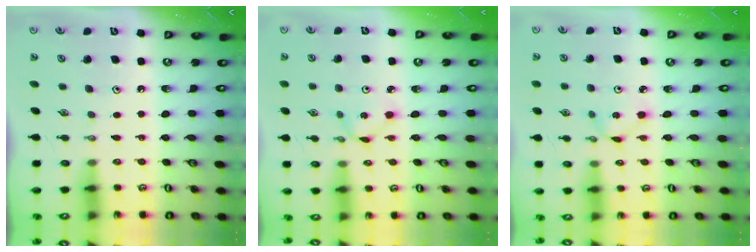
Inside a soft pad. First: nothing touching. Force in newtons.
{"total": 1.6, "press": 1.6, "slide": 0.2}
{"total": 2.8, "press": 2.8, "slide": 0.3}